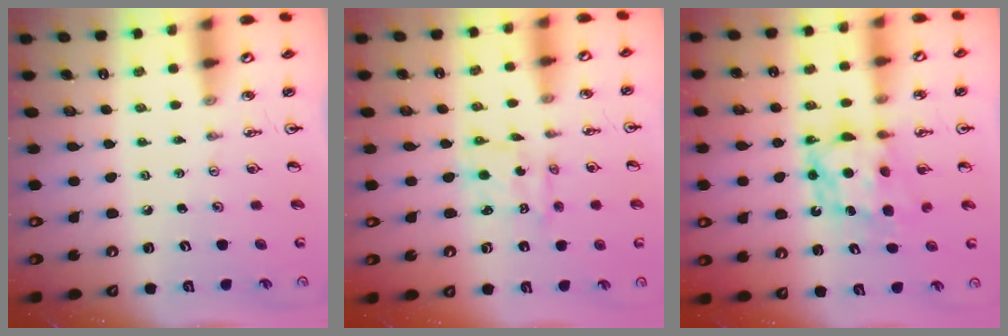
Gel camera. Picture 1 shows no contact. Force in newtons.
{"total": 2.4, "press": 2.4, "slide": 0.1}
{"total": 6.5, "press": 6.5, "slide": 0.3}